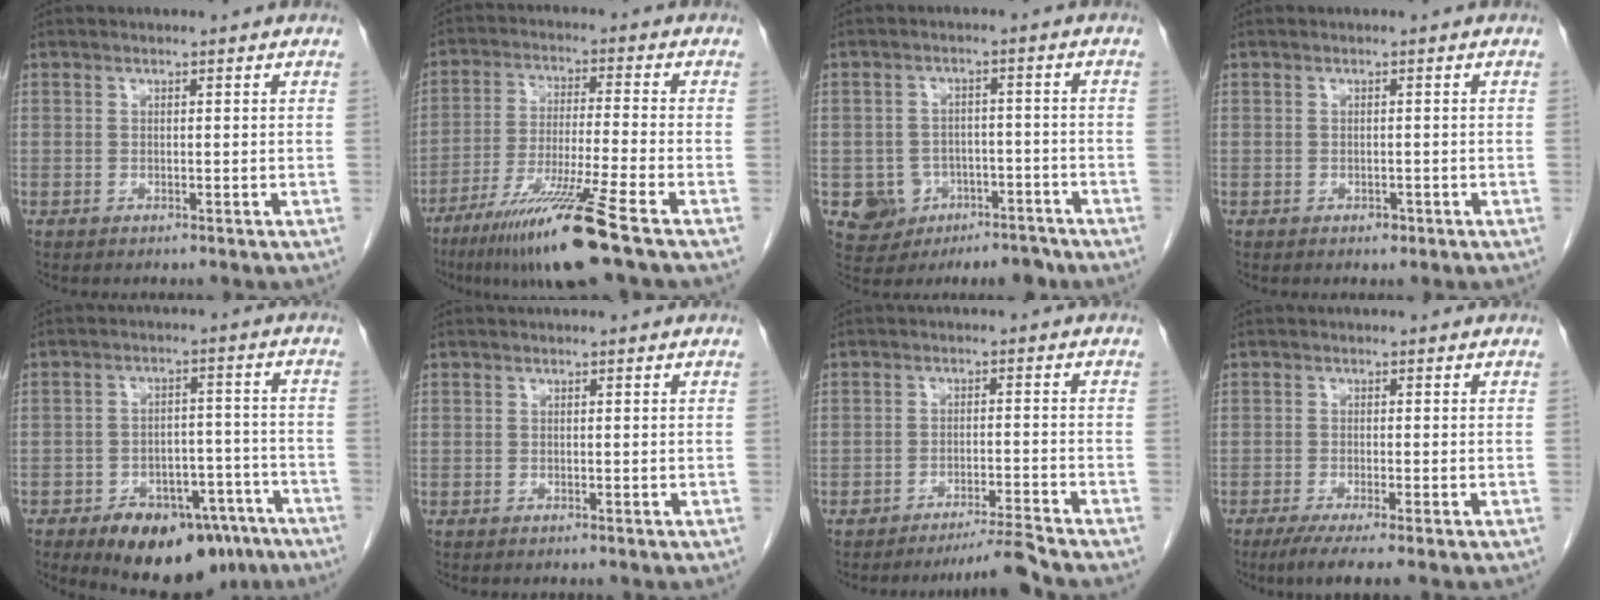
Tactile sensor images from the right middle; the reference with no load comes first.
{"total": 13.0, "force": [-8.4, -1.6, 9.8], "torque": [-0.187, -0.044, -0.150]}
{"total": 6.8, "force": [-3.9, 5.5, 1.3], "torque": [-0.014, 0.018, -0.049]}
{"total": 0.9, "force": [-0.5, 0.5, 0.5], "torque": [-0.008, 0.001, -0.004]}
{"total": 16.2, "force": [-11.0, 8.4, 8.4], "torque": [-0.100, 0.024, -0.152]}
{"total": 0.0}
{"total": 4.6, "force": [-4.2, -1.7, 1.0], "torque": [-0.017, -0.014, -0.071]}
{"total": 5.2, "force": [-3.6, -0.1, 3.8], "torque": [-0.061, -0.014, -0.062]}